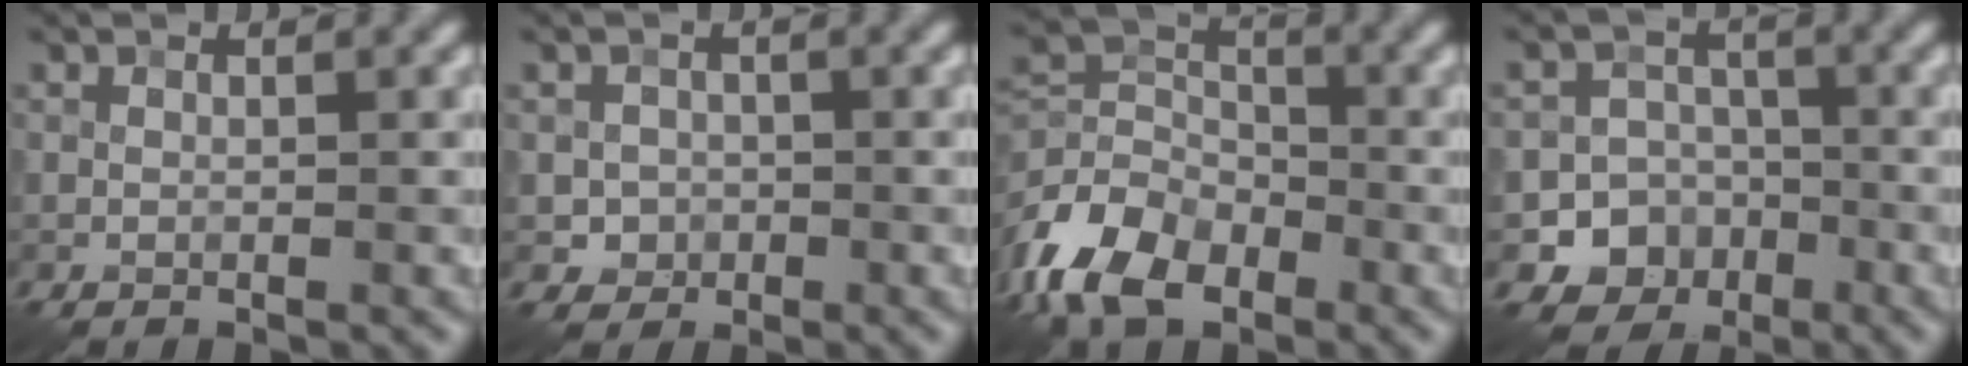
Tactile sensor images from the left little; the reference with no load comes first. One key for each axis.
{"total": 1.7, "fx": -0.3, "fy": 1.7, "fz": 0.3, "tx": 0.007, "ty": -0.002, "tz": -0.006}
{"total": 8.3, "fx": -4.6, "fy": 5.0, "fz": 4.8, "tx": -0.102, "ty": -0.004, "tz": -0.105}
{"total": 6.7, "fx": -3.1, "fy": 5.8, "fz": 1.0, "tx": 0.016, "ty": -0.012, "tz": -0.067}